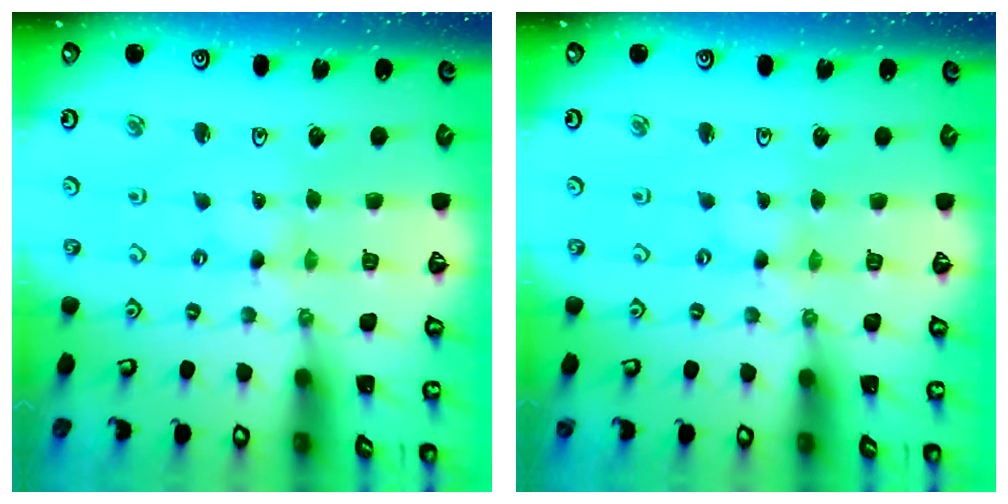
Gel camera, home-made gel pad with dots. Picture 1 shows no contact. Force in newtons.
{"total": 0.0}